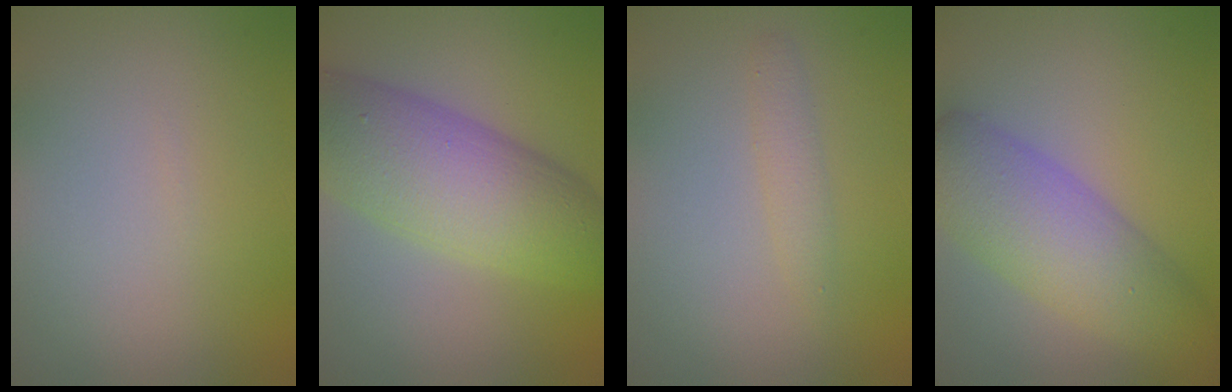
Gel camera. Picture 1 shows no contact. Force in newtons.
{"total": 9.5, "press": 9.5, "slide": 0.1}
{"total": 1.4, "press": 1.4, "slide": 0.0}
{"total": 7.3, "press": 7.3, "slide": 0.3}